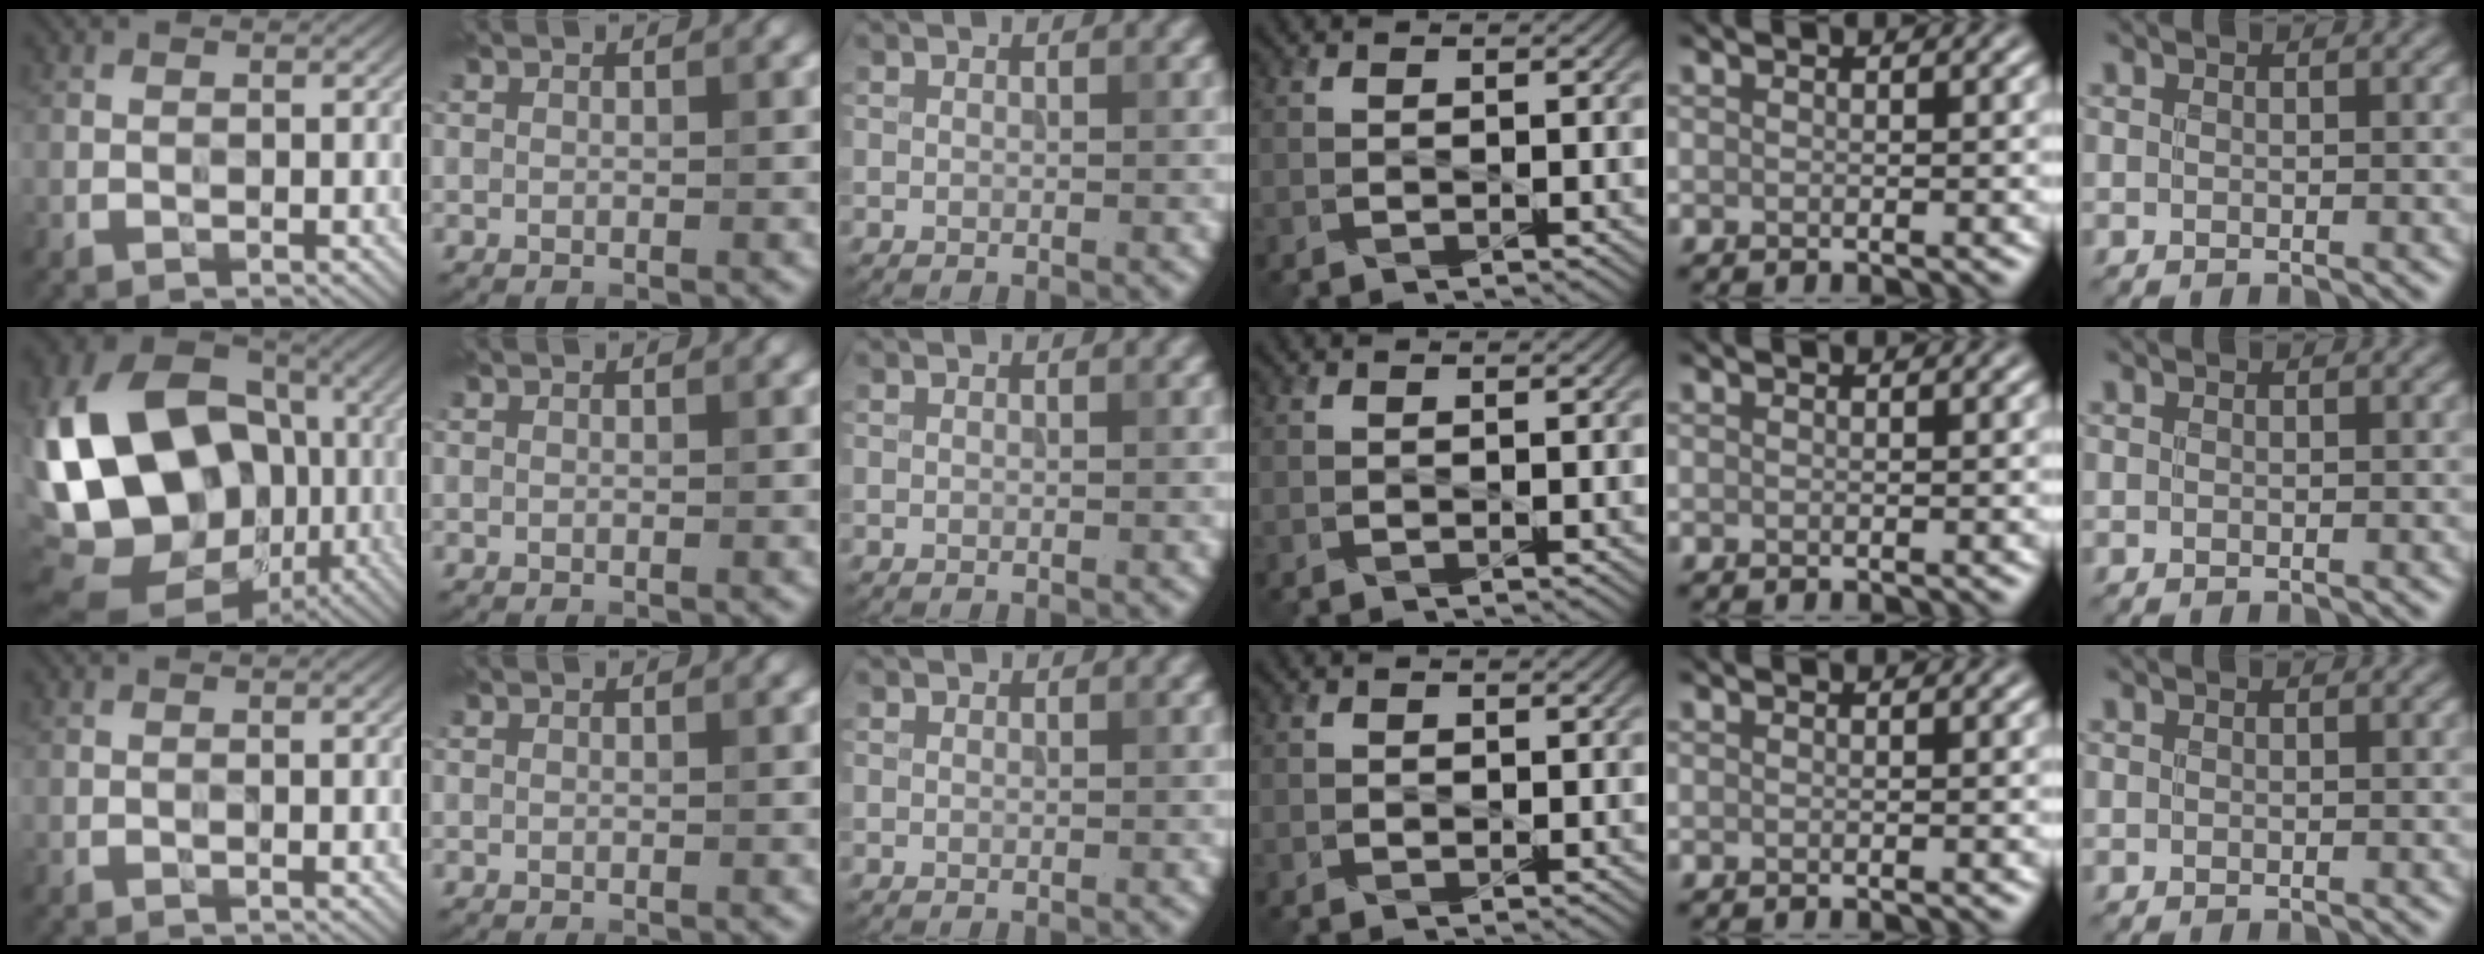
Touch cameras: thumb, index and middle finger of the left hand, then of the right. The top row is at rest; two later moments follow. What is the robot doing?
{"motion": "wipe", "object": "bowl"}